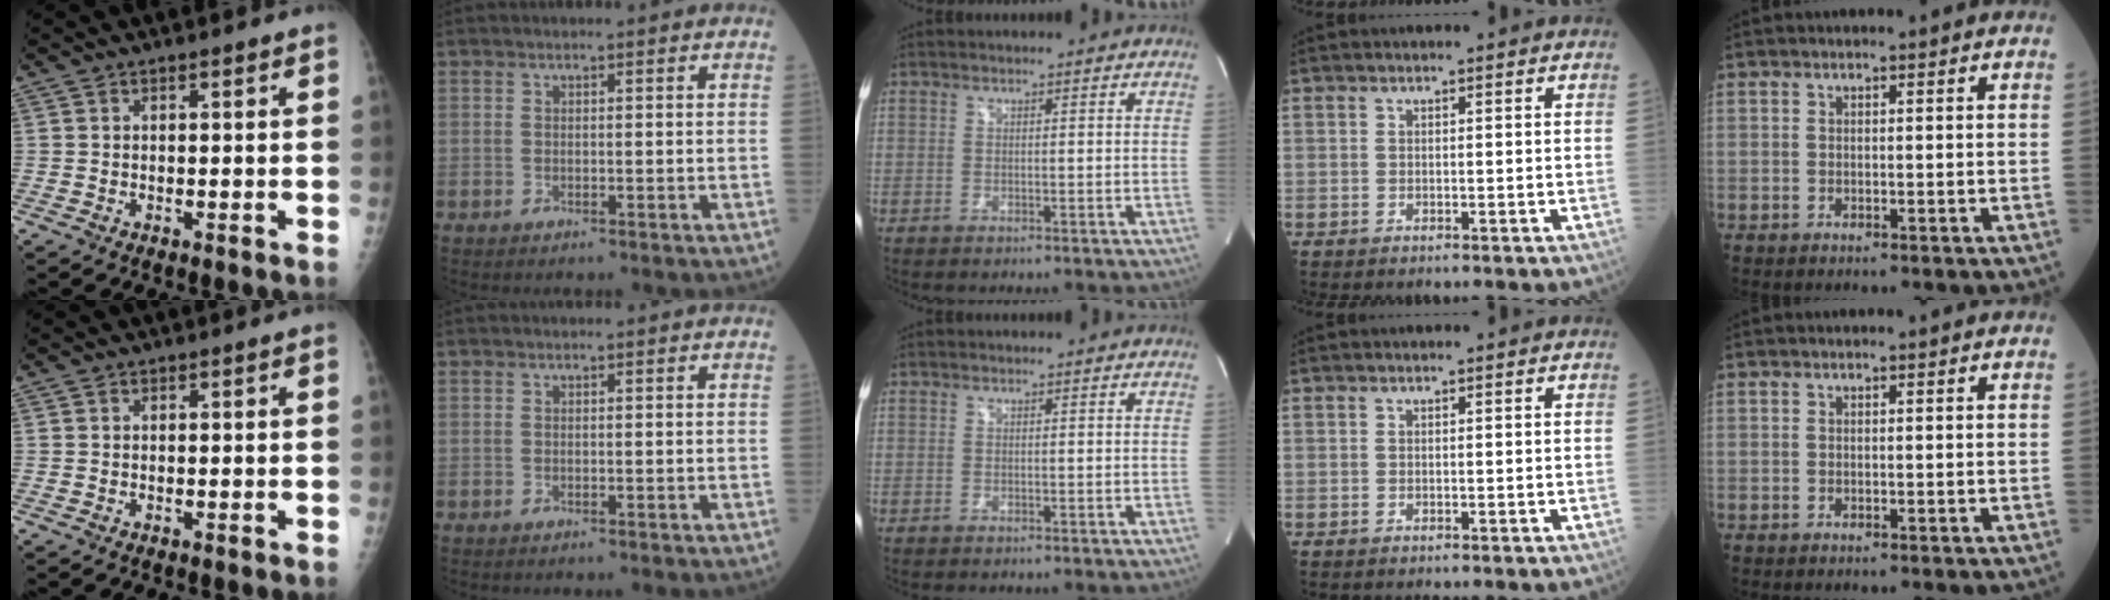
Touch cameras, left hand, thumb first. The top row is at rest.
{}